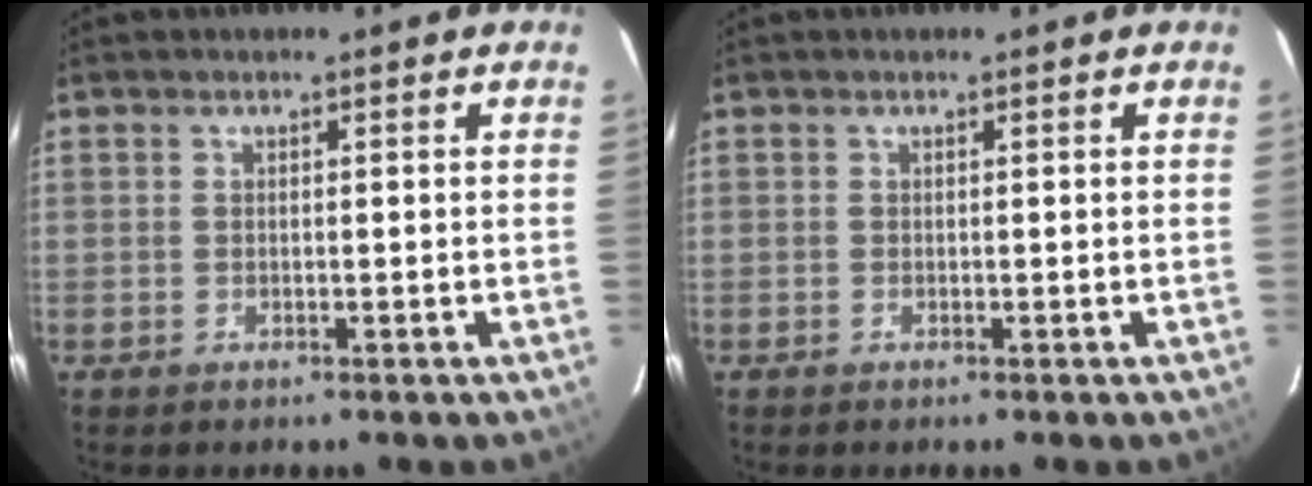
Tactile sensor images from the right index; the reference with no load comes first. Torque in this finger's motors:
{"motor_torque": [0.23, 0.18, 0.05, 0.01]}